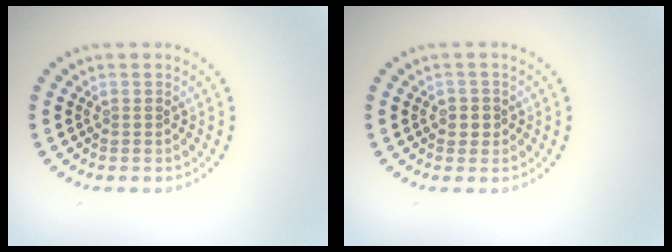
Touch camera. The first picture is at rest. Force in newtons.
{"total": 1.3, "press": 1.3, "slide": 0.4}